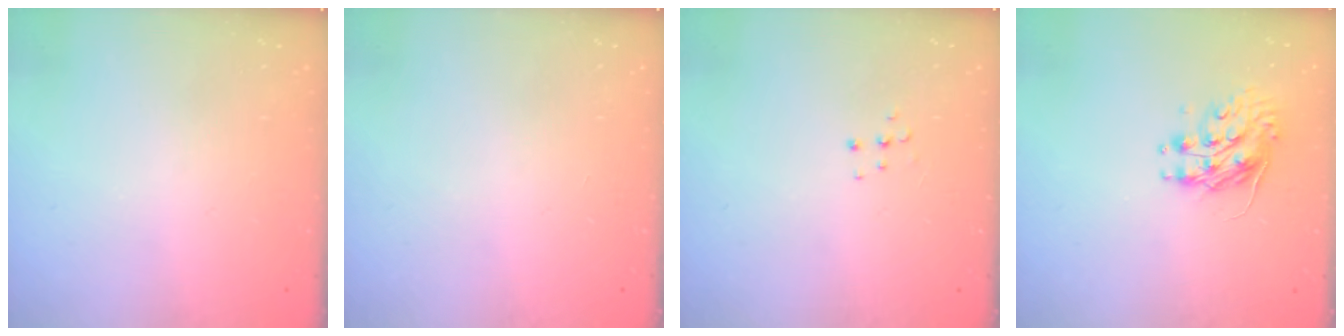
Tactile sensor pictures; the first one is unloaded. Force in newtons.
{"total": 0.0}
{"total": 4.7, "press": 4.7, "slide": 0.4}
{"total": 9.0, "press": 9.0, "slide": 0.6}